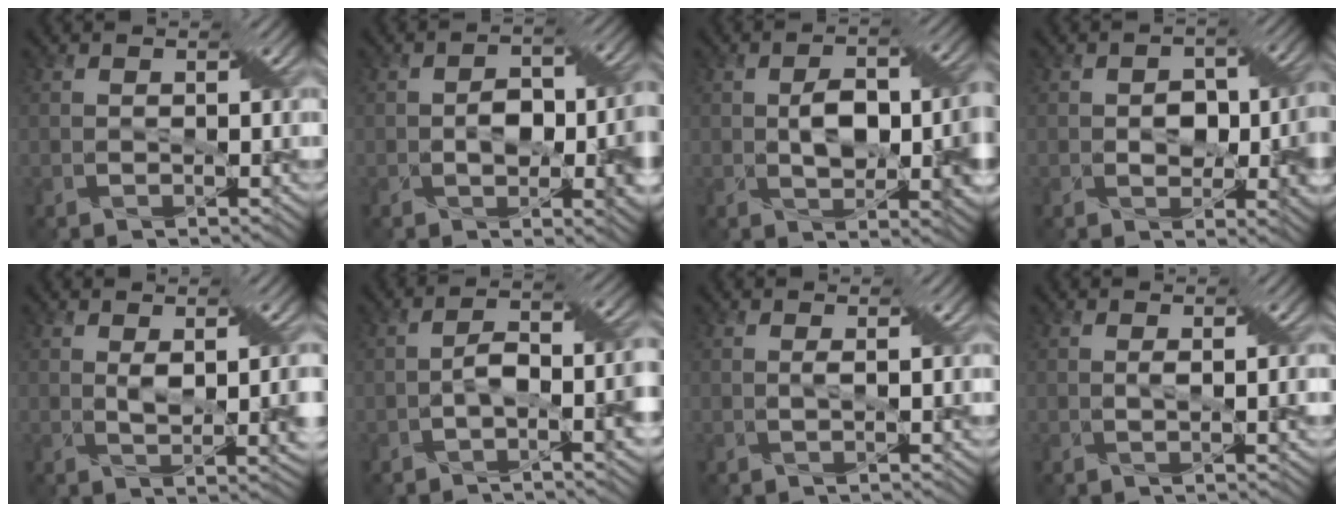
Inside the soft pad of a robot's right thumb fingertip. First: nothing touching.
{"total": 8.3, "force": [-1.2, 4.4, 6.9], "torque": [-0.106, -0.011, -0.015]}
{"total": 9.2, "force": [-0.2, 4.6, 8.0], "torque": [-0.127, 0.002, -0.001]}
{"total": 6.8, "force": [-0.6, 4.4, 5.2], "torque": [-0.071, -0.008, -0.010]}
{"total": 4.0, "force": [0.6, 1.2, 3.7], "torque": [-0.066, 0.003, 0.015]}
{"total": 6.2, "force": [-1.5, 2.1, 5.7], "torque": [-0.094, 0.012, -0.031]}
{"total": 1.1, "force": [0.2, 0.0, 1.0], "torque": [-0.022, 0.005, 0.001]}
{"total": 1.8, "force": [0.3, 0.2, 1.8], "torque": [-0.030, 0.003, 0.005]}